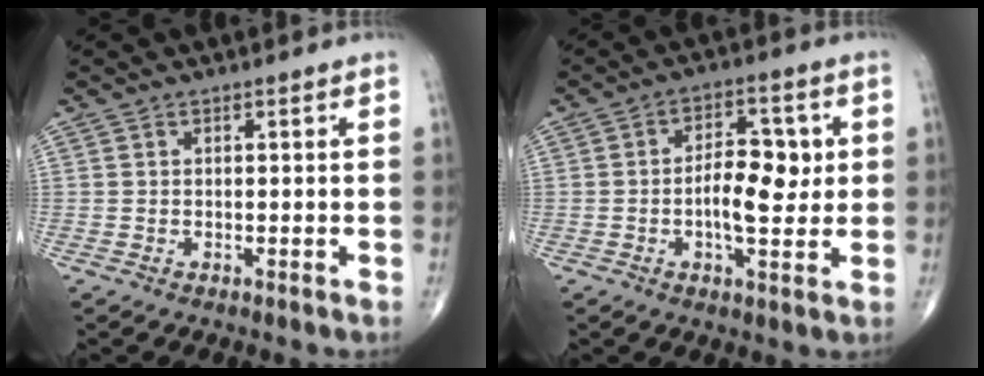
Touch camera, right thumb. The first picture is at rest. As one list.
[{"total": 9.2, "force": [0.1, 4.3, 8.1], "torque": [-0.107, 0.006, -0.001]}]